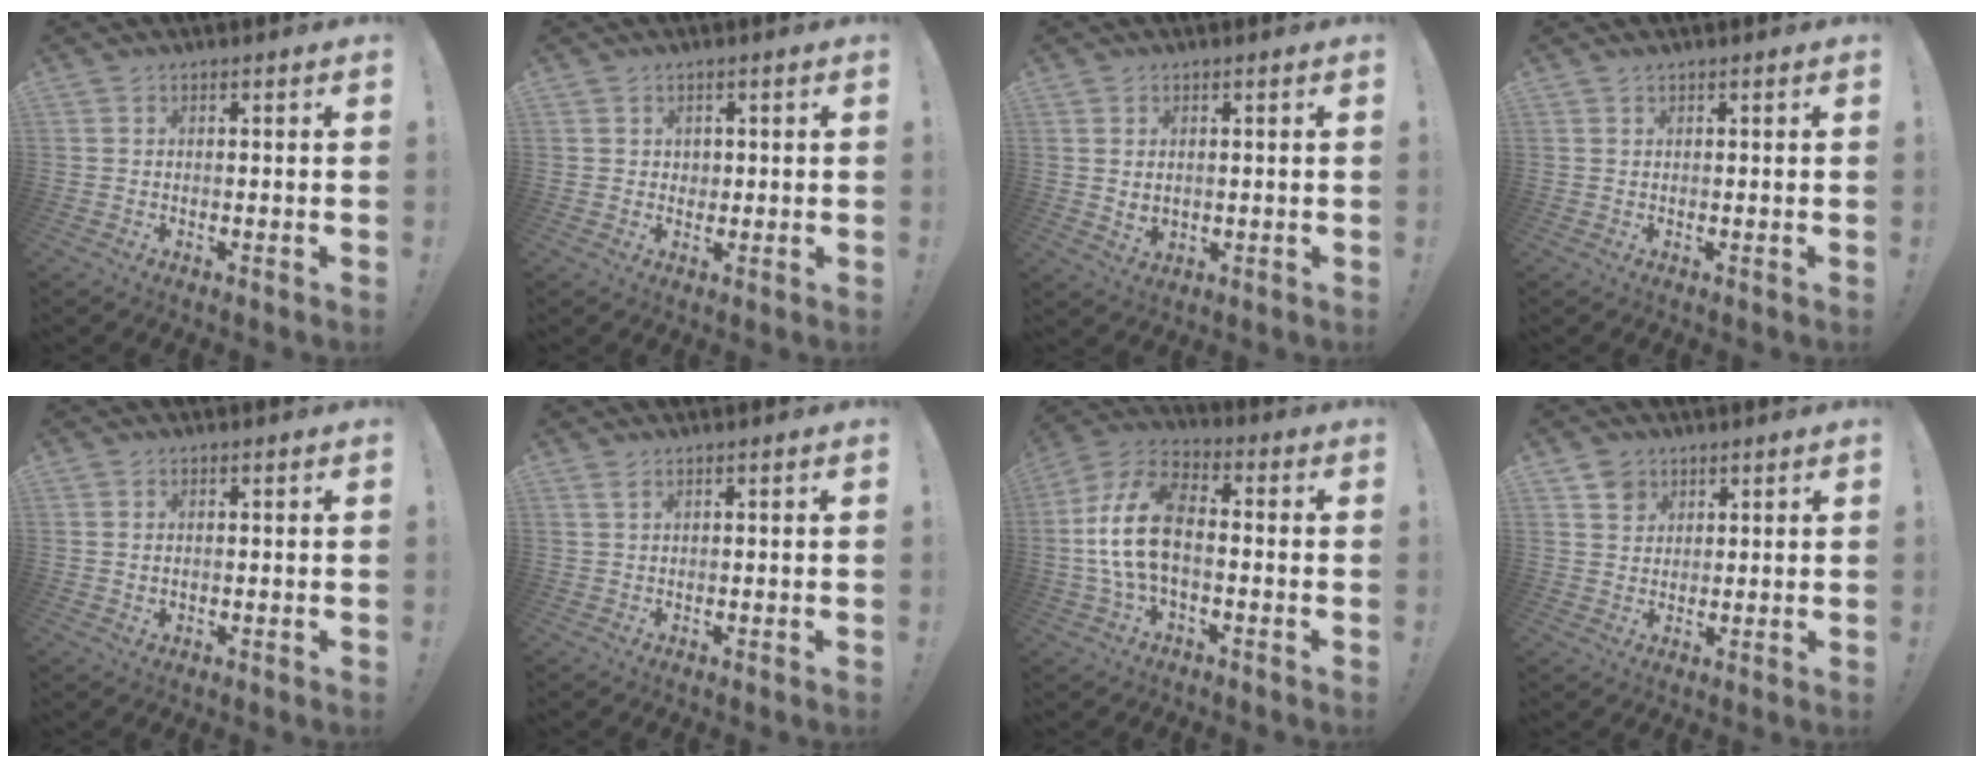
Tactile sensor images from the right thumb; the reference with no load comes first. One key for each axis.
{"total": 1.9, "fx": 0.7, "fy": 1.7, "fz": 0.3, "tx": 0.008, "ty": -0.005, "tz": 0.010}
{"total": 3.3, "fx": 1.5, "fy": 2.0, "fz": 2.1, "tx": -0.041, "ty": -0.012, "tz": 0.024}
{"total": 0.7, "fx": 0.5, "fy": 0.0, "fz": 0.4, "tx": -0.004, "ty": -0.002, "tz": 0.009}
{"total": 0.9, "fx": 0.4, "fy": 0.4, "fz": 0.8, "tx": -0.012, "ty": 0.000, "tz": 0.007}
{"total": 0.6, "fx": 0.3, "fy": 0.0, "fz": 0.5, "tx": -0.019, "ty": 0.004, "tz": 0.007}
{"total": 14.9, "fx": -1.5, "fy": 8.3, "fz": 12.2, "tx": -0.241, "ty": 0.021, "tz": -0.022}
{"total": 4.6, "fx": 2.8, "fy": 3.6, "fz": 0.6, "tx": 0.001, "ty": -0.019, "tz": 0.052}